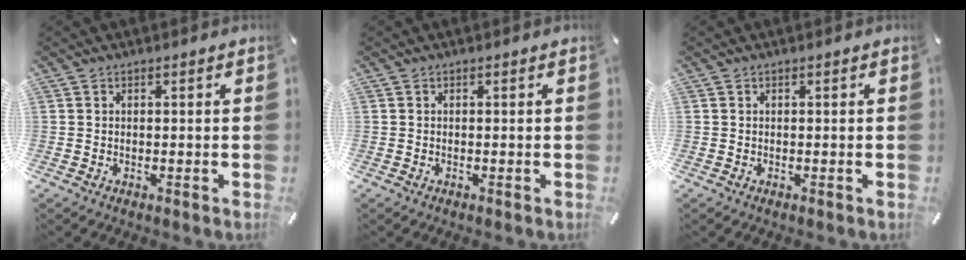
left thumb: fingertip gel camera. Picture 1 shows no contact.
{"total": 0.0}
{"total": 0.0}